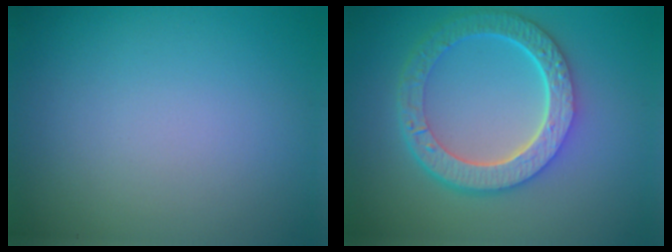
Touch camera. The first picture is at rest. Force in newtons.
{"total": 6.7, "press": 4.9, "slide": 4.5}